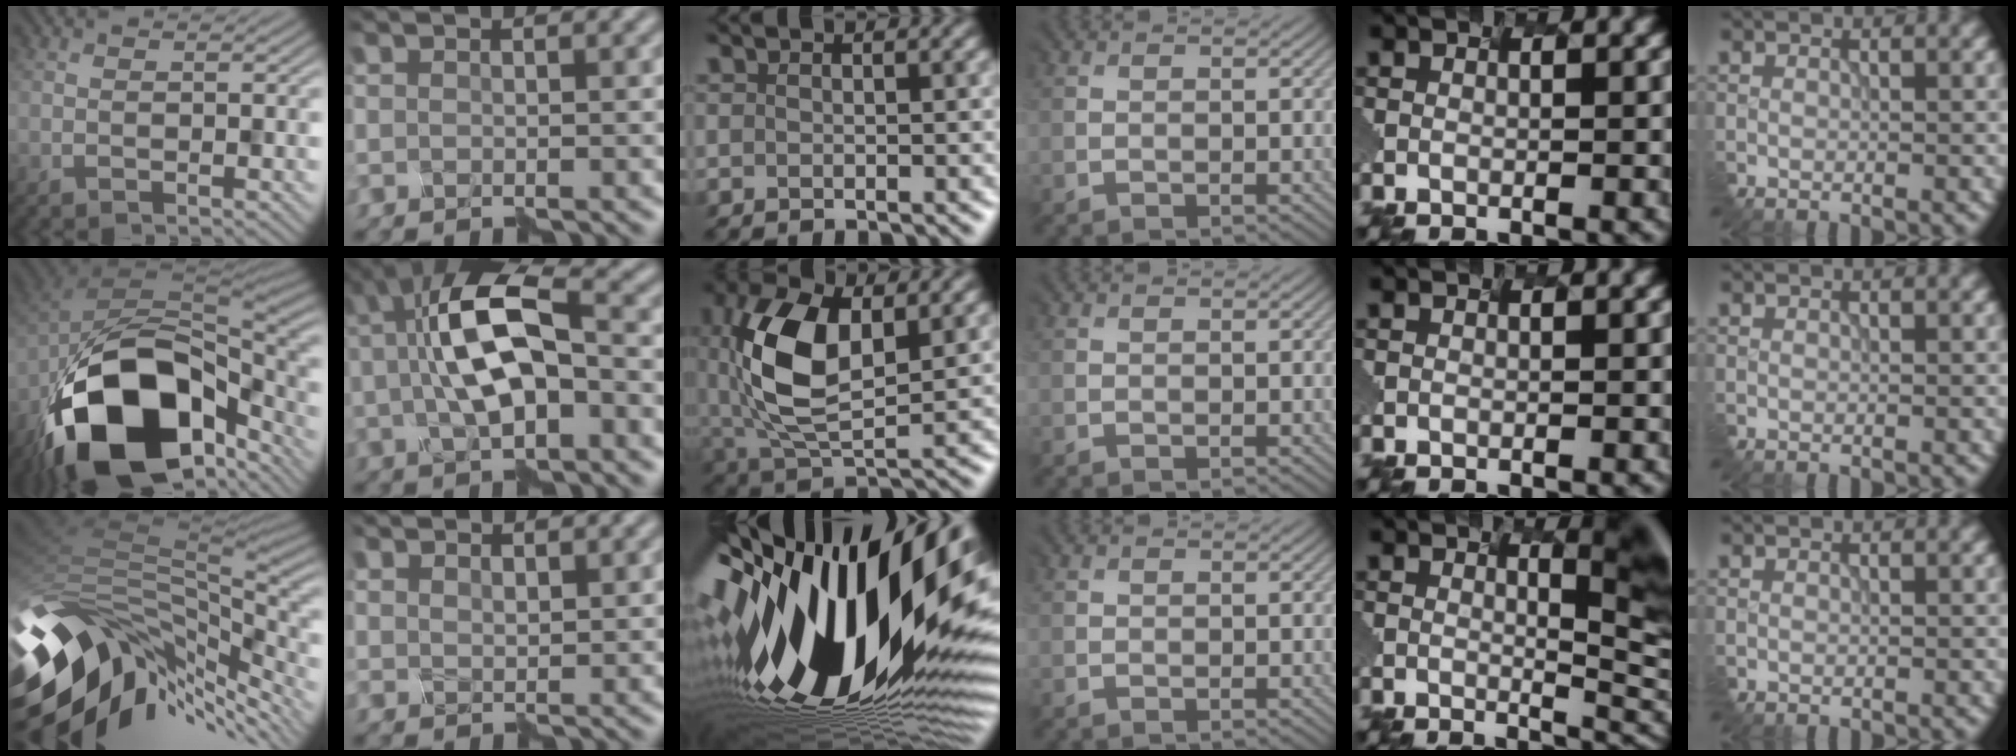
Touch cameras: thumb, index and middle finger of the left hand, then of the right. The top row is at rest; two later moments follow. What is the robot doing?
{"motion": "assemble", "object": "markers"}